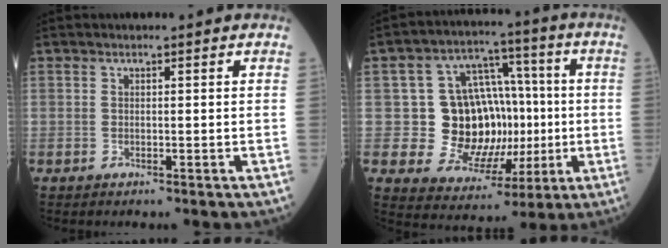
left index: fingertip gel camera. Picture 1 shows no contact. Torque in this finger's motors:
{"motor_torque": [1.91, -0.08, 0.18, 0.02]}